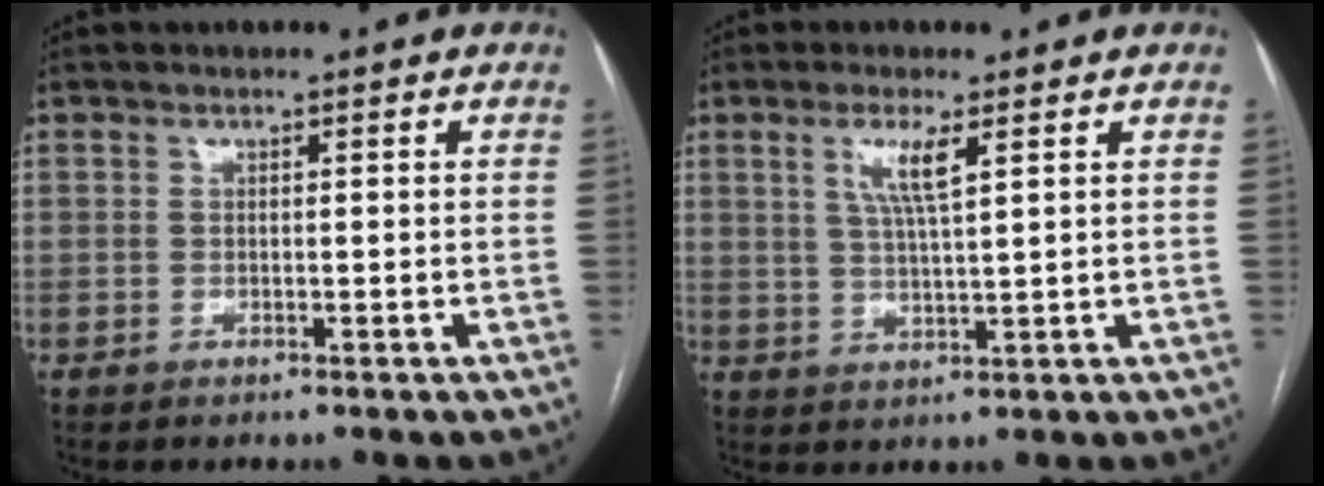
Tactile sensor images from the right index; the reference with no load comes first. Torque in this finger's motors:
{"motor_torque": [0.84, 0.31, 0.46, 0.14]}